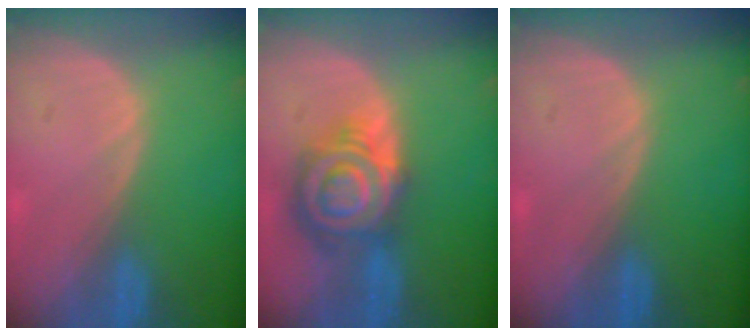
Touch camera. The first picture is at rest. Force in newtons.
{"total": 9.1, "press": 9.0, "slide": 0.5}
{"total": 0.0}